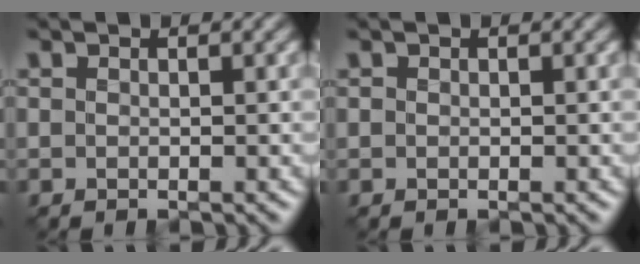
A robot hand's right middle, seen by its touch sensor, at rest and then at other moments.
{"total": 0.0}